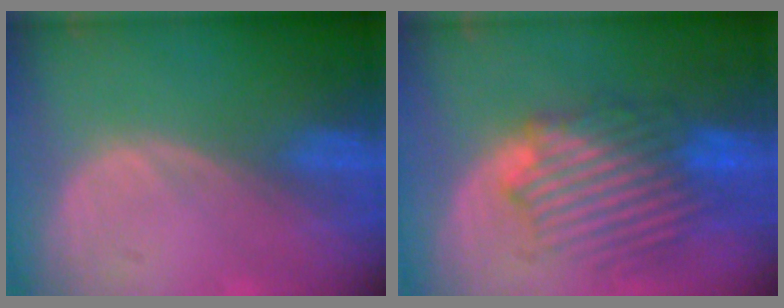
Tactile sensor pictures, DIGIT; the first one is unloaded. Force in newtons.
{"total": 8.9, "press": 8.7, "slide": 1.5}